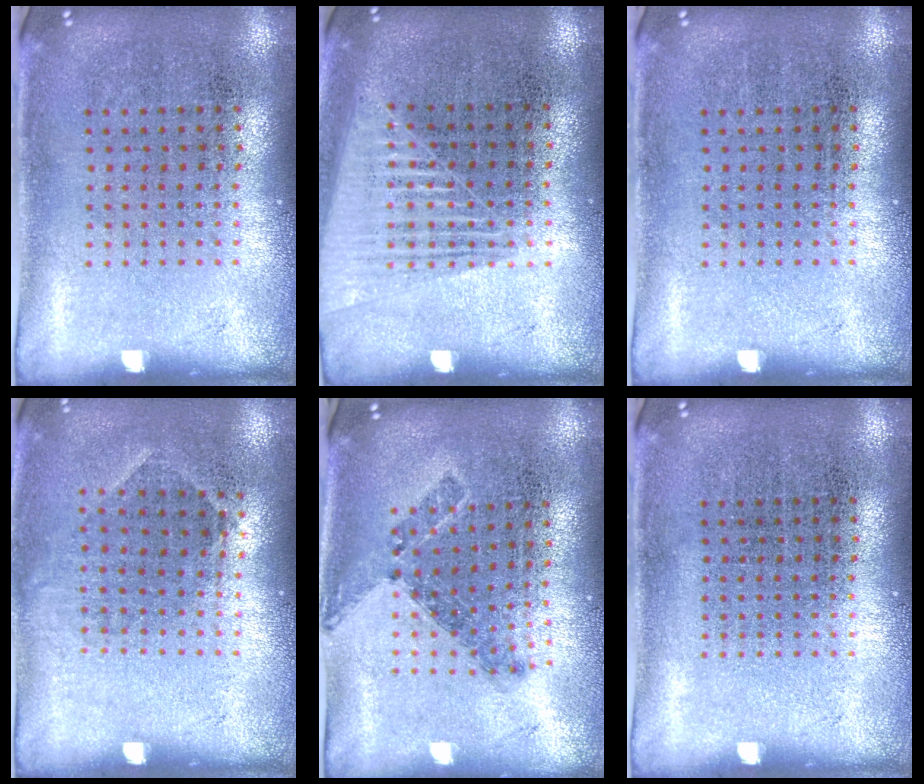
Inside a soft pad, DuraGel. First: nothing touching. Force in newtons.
{"total": 1.5, "press": 1.5, "slide": 0.4}
{"total": 0.0}
{"total": 0.8, "press": 0.7, "slide": 0.5}
{"total": 0.6, "press": 0.5, "slide": 0.3}
{"total": 0.0}